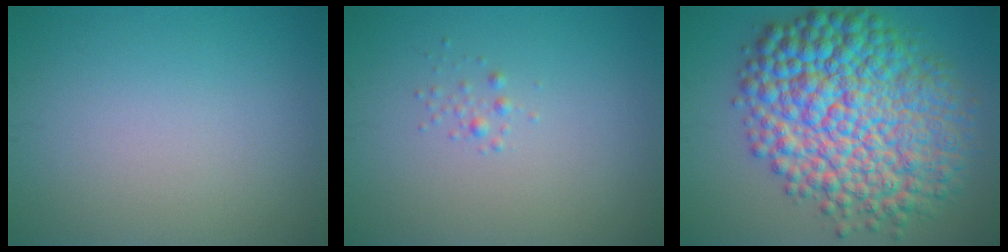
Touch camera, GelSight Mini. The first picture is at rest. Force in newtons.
{"total": 0.7, "press": 0.7, "slide": 0.0}
{"total": 13.6, "press": 13.6, "slide": 0.1}